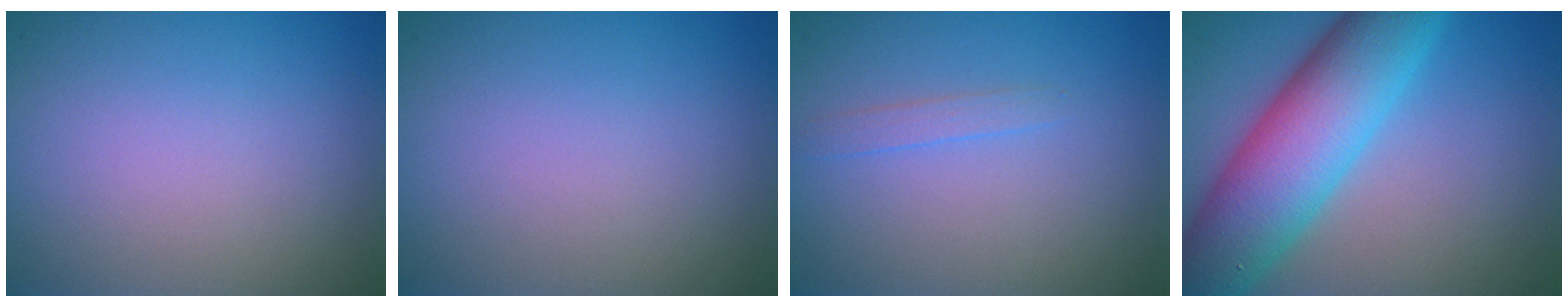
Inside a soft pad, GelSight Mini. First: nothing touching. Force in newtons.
{"total": 0.0}
{"total": 1.0, "press": 1.0, "slide": 0.1}
{"total": 10.3, "press": 10.3, "slide": 0.2}